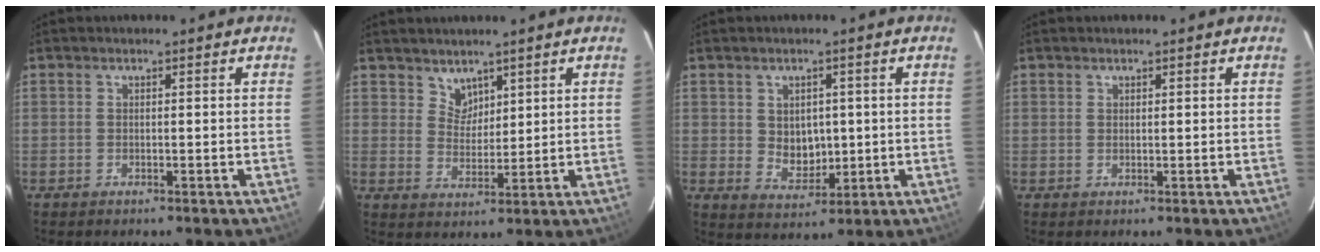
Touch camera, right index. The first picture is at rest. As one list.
[{"total": 3.8, "force": [2.9, 2.4, 0.3], "torque": [0.004, 0.006, 0.055]}, {"total": 5.5, "force": [0.6, 4.5, 3.0], "torque": [-0.051, 0.002, 0.023]}, {"total": 0.7, "force": [0.2, 0.7, -0.1], "torque": [0.004, 0.003, 0.002]}]